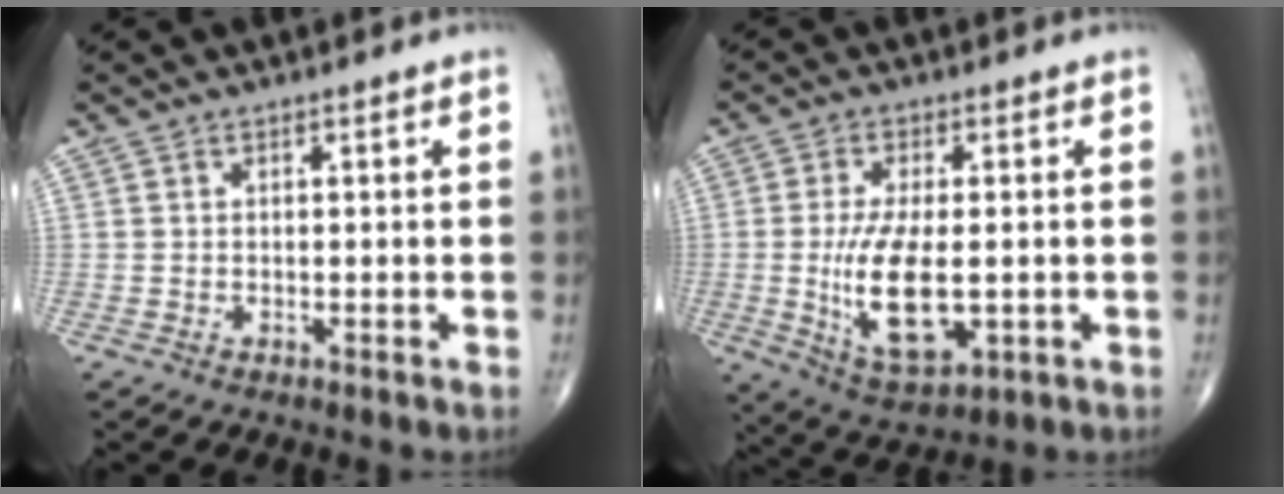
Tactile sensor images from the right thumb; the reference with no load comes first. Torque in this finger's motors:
{"motor_torque": [1.22, 1.06, 1.40, 0.13, 0.46]}